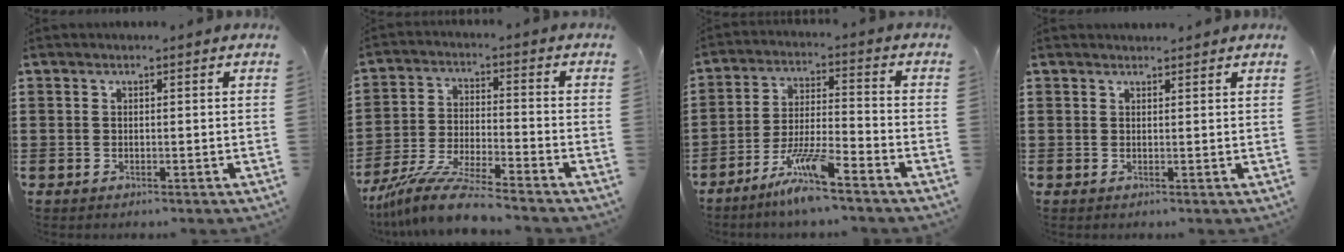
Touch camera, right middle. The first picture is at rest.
{"total": 8.8, "force": [-7.9, 0.2, 3.9], "torque": [-0.086, -0.003, -0.156]}
{"total": 8.4, "force": [-6.5, 0.3, 5.3], "torque": [-0.111, -0.009, -0.125]}
{"total": 1.0, "force": [1.0, 0.0, -0.1], "torque": [-0.001, -0.003, 0.019]}